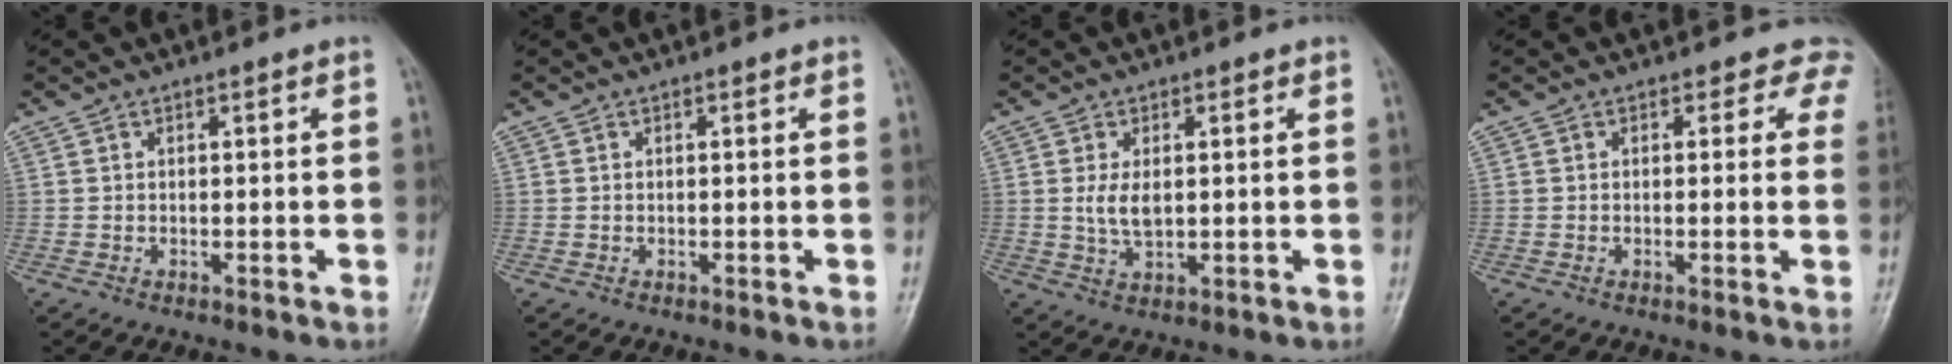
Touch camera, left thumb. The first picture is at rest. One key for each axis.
{"total": 0.0}
{"total": 4.2, "fx": 0.5, "fy": 2.4, "fz": 3.5, "tx": -0.067, "ty": -0.010, "tz": 0.012}
{"total": 4.2, "fx": 3.2, "fy": 2.7, "fz": 0.7, "tx": 0.030, "ty": -0.009, "tz": 0.006}